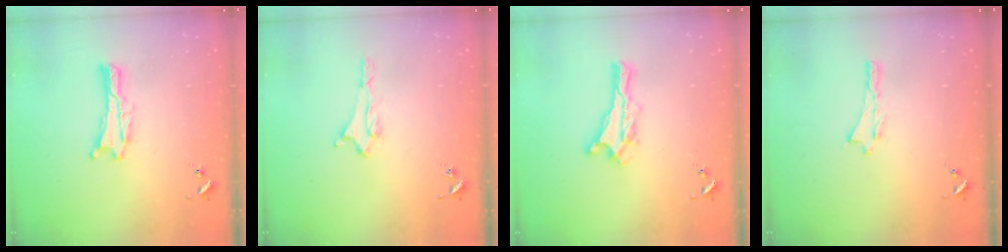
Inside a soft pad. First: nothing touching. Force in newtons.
{"total": 1.6, "press": 1.6, "slide": 0.2}
{"total": 0.0}
{"total": 0.0}